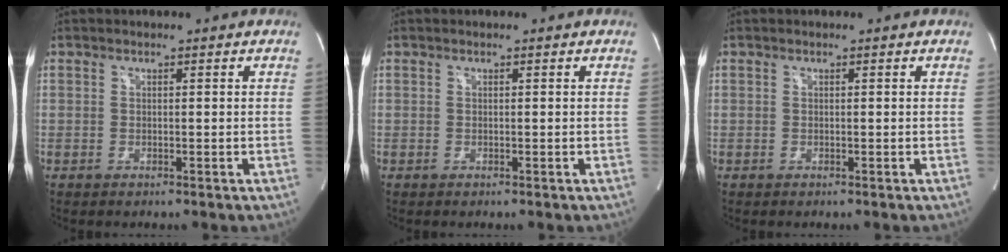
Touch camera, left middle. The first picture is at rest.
{"total": 0.0}
{"total": 0.0}